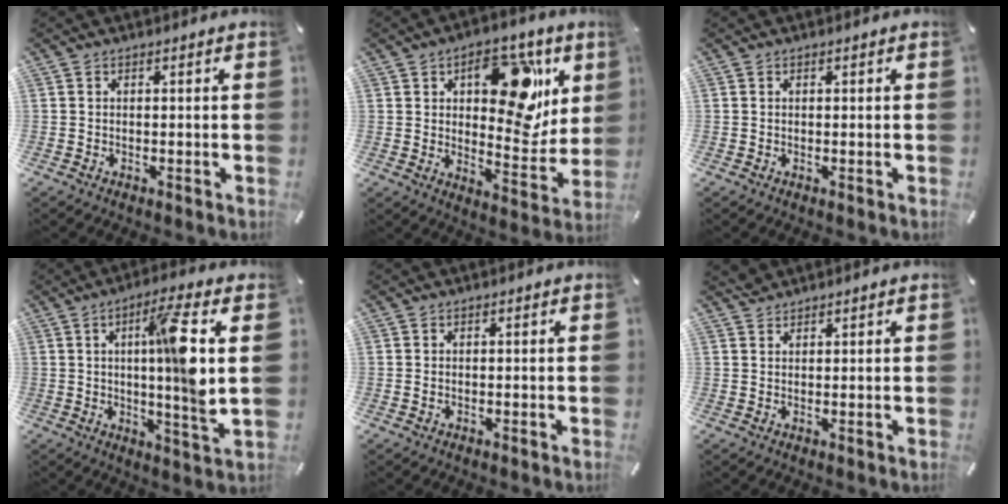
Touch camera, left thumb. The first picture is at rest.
{"total": 18.3, "force": [7.8, 10.3, 13.0], "torque": [-0.144, -0.043, 0.125]}
{"total": 0.0}
{"total": 13.1, "force": [2.8, 0.6, 12.8], "torque": [-0.197, -0.017, 0.035]}
{"total": 0.8, "force": [-0.2, 0.4, 0.7], "torque": [-0.014, 0.000, -0.003]}
{"total": 1.5, "force": [1.4, 0.5, -0.1], "torque": [0.000, -0.002, 0.029]}